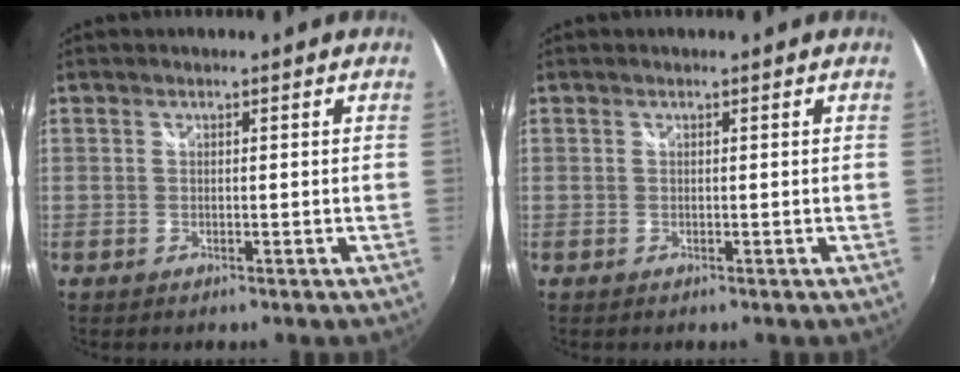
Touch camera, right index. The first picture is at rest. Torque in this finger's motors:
{"motor_torque": [0.00, 0.00, 0.00, 0.00]}